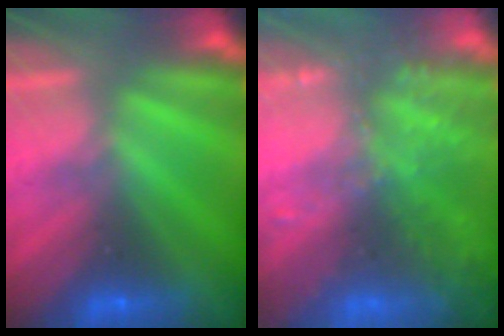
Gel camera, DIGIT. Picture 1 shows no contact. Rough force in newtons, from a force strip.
{"total": 9.7}